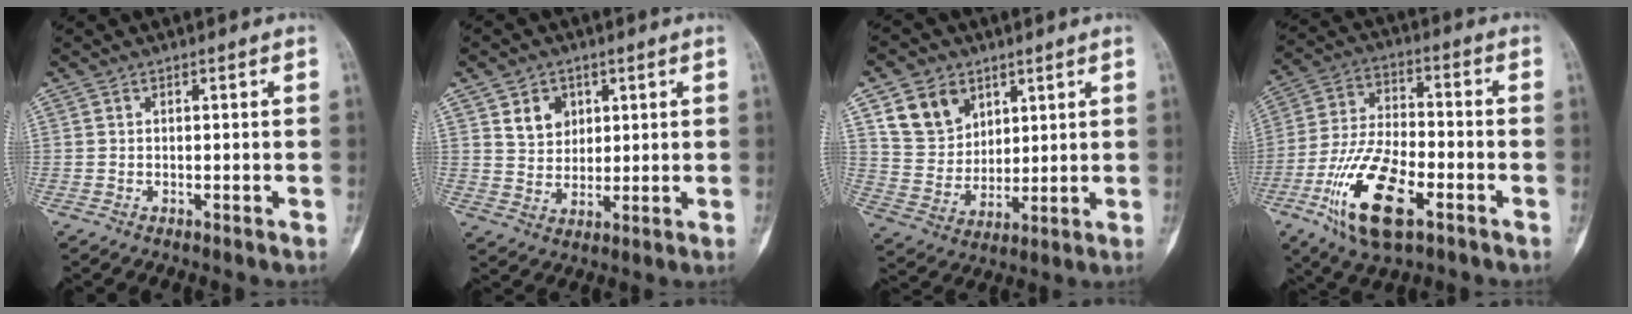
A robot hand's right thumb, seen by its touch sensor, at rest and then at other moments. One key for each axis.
{"total": 6.0, "fx": 2.6, "fy": 4.7, "fz": 2.5, "tx": -0.020, "ty": -0.015, "tz": 0.051}
{"total": 10.9, "fx": 5.7, "fy": 8.3, "fz": 4.2, "tx": -0.054, "ty": -0.026, "tz": 0.117}
{"total": 16.8, "fx": -7.3, "fy": 7.3, "fz": 13.2, "tx": -0.257, "ty": 0.022, "tz": -0.131}